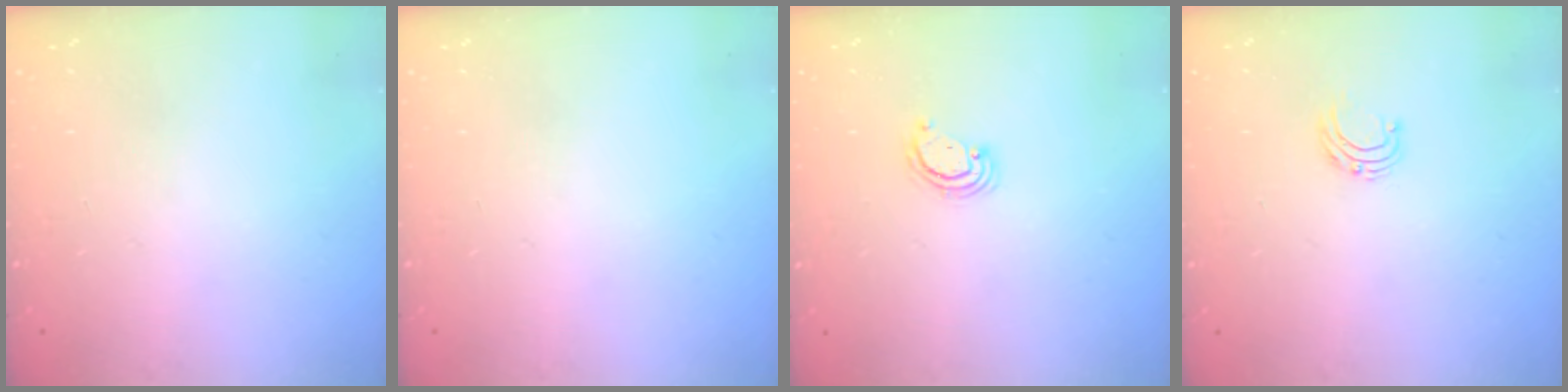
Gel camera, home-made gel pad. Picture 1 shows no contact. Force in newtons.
{"total": 0.0}
{"total": 2.9, "press": 2.8, "slide": 0.3}
{"total": 4.6, "press": 4.6, "slide": 0.5}